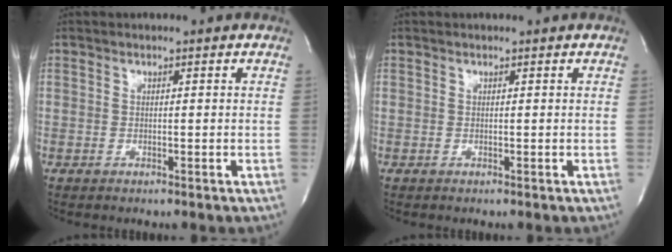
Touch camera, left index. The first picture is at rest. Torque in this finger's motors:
{"motor_torque": [-0.05, 0.05, -0.10, -0.03]}